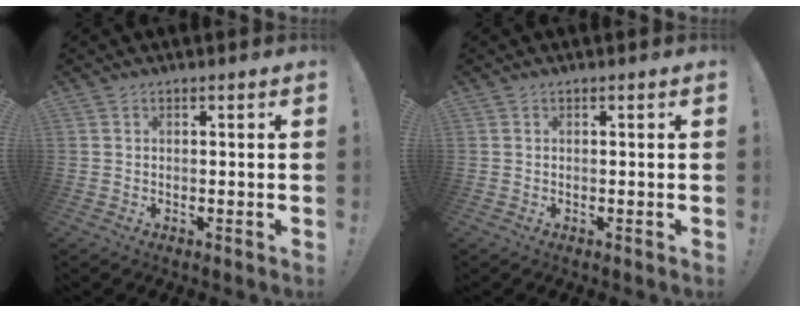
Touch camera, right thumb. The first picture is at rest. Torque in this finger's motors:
{"motor_torque": [-0.05, -0.05, 0.00, 0.08, 0.03]}